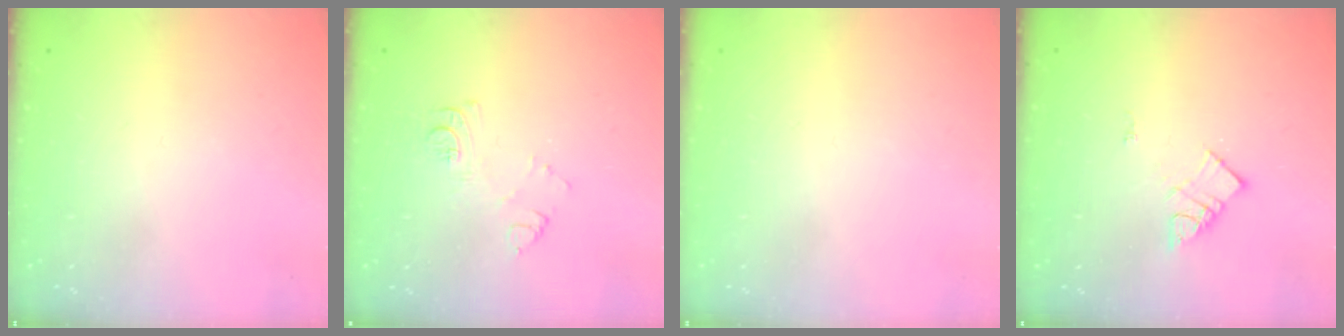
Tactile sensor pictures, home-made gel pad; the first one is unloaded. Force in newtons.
{"total": 7.2, "press": 7.2, "slide": 0.7}
{"total": 1.9, "press": 1.9, "slide": 0.1}
{"total": 6.9, "press": 6.9, "slide": 0.3}